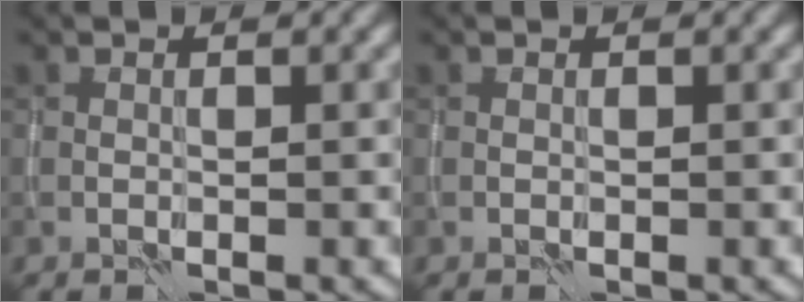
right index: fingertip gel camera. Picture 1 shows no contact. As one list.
[{"total": 0.0}]